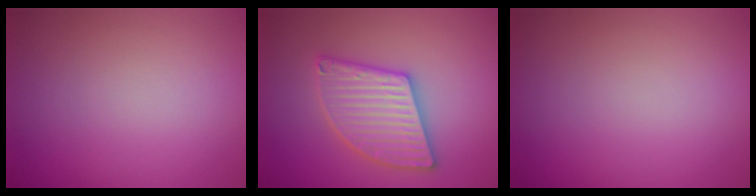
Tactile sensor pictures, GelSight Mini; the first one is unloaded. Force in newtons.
{"total": 5.4, "press": 5.4, "slide": 0.6}
{"total": 0.0}